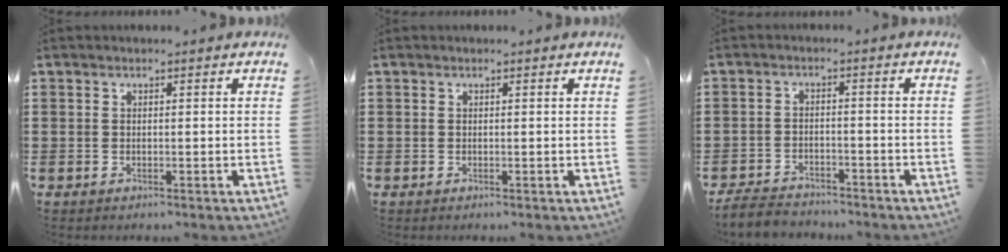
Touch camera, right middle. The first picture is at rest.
{"total": 0.0}
{"total": 3.7, "force": [-3.6, 1.0, 0.3], "torque": [-0.015, 0.003, -0.079]}